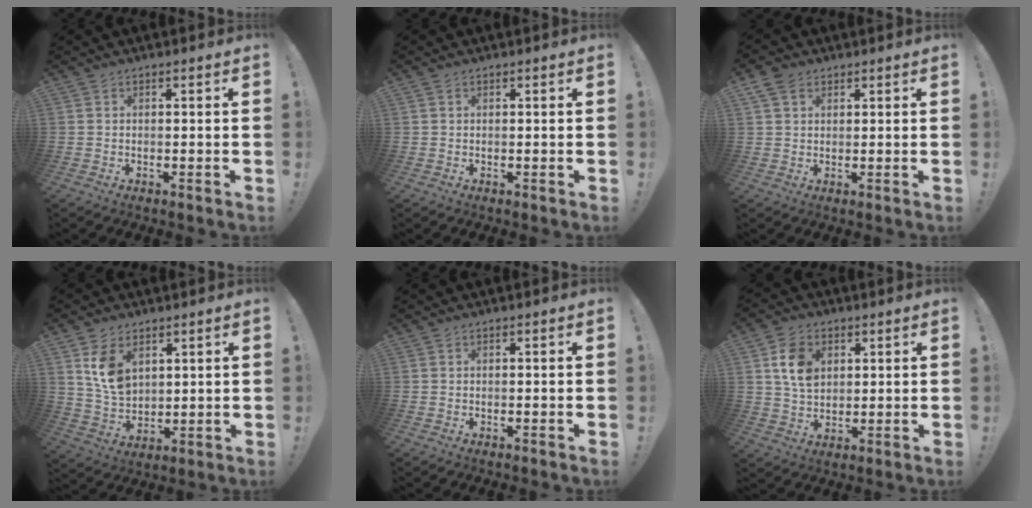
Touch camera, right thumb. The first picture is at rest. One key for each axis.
{"total": 0.5, "fx": 0.3, "fy": 0.4, "fz": 0.1, "tx": 0.002, "ty": 0.000, "tz": 0.005}
{"total": 4.9, "fx": 2.6, "fy": 3.5, "fz": 2.3, "tx": -0.039, "ty": -0.004, "tz": 0.051}
{"total": 9.7, "fx": 4.6, "fy": 6.8, "fz": 5.1, "tx": -0.083, "ty": -0.018, "tz": 0.094}
{"total": 0.0}
{"total": 10.3, "fx": 3.7, "fy": 7.8, "fz": 5.7, "tx": -0.088, "ty": 0.002, "tz": 0.074}